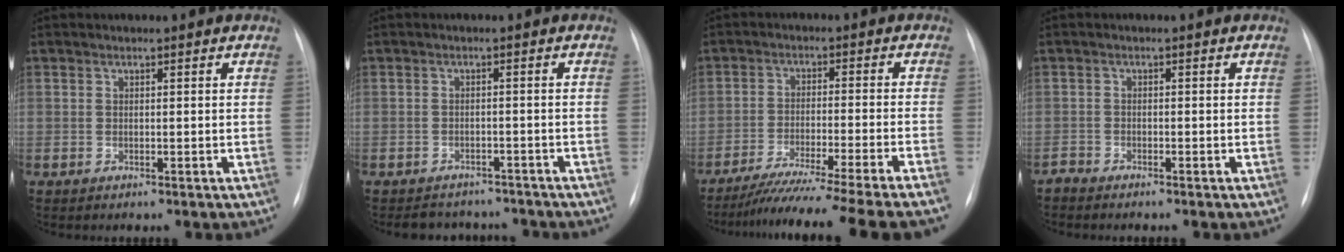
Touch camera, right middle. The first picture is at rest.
{"total": 6.9, "force": [-6.4, 2.6, 0.6], "torque": [-0.002, 0.011, -0.077]}
{"total": 19.2, "force": [-16.2, -2.1, 10.0], "torque": [-0.133, -0.045, -0.243]}
{"total": 1.2, "force": [-1.2, 0.1, -0.1], "torque": [0.001, -0.003, -0.023]}